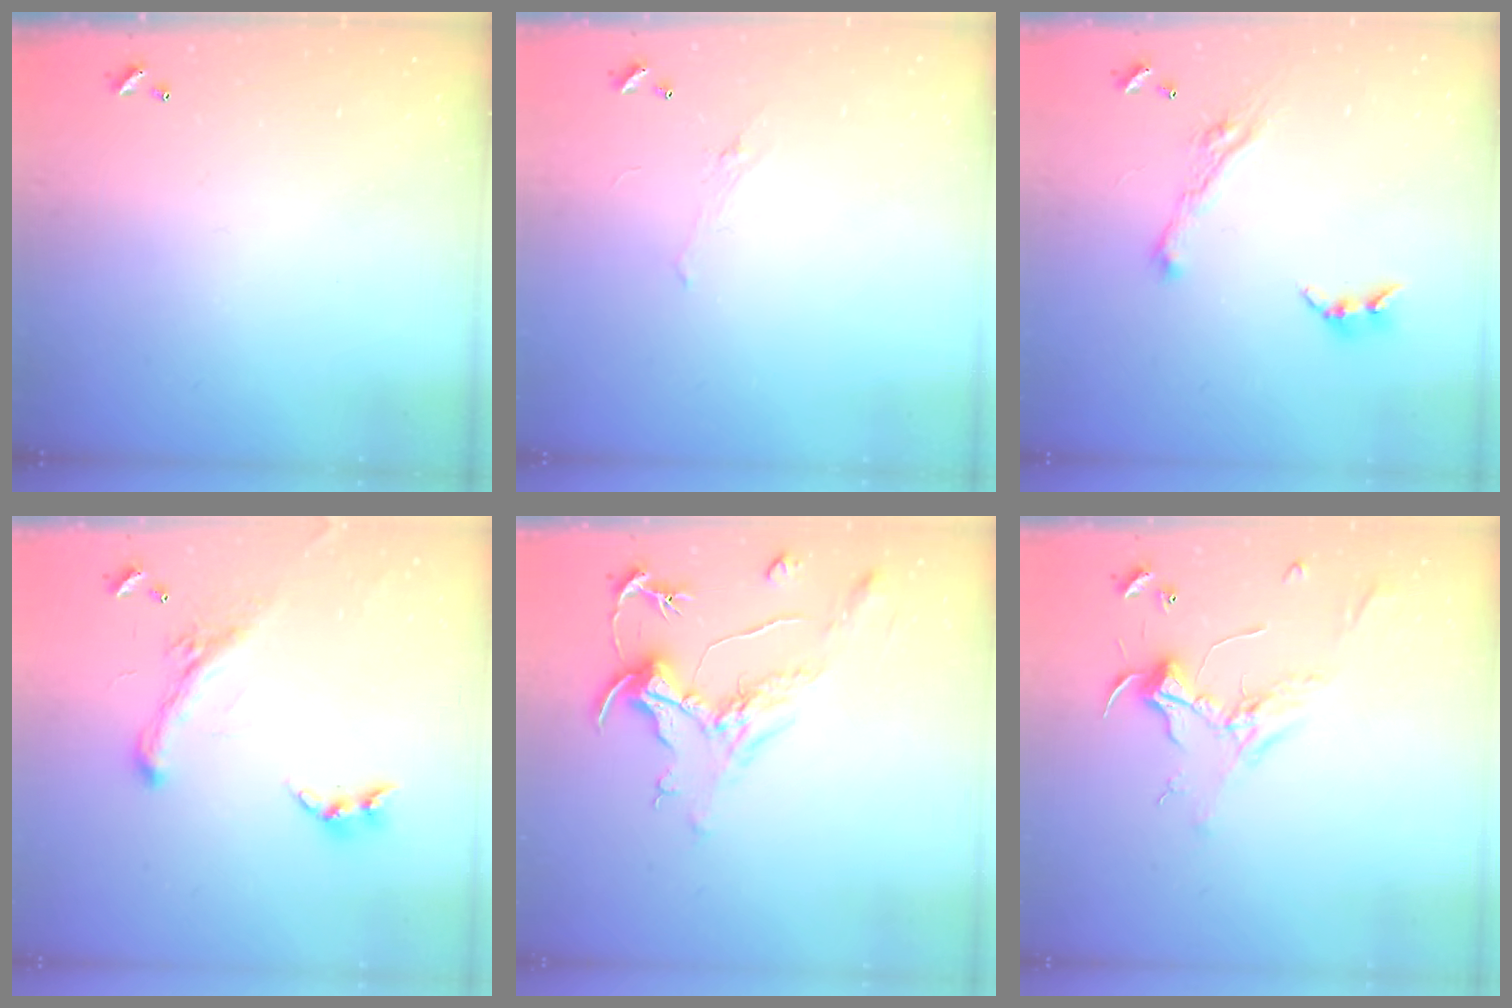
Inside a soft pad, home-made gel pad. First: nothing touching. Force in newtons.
{"total": 0.9, "press": 0.5, "slide": 0.7}
{"total": 5.8, "press": 5.8, "slide": 0.9}
{"total": 2.5, "press": 2.0, "slide": 1.4}
{"total": 2.2, "press": 1.7, "slide": 1.3}
{"total": 2.3, "press": 2.2, "slide": 0.7}